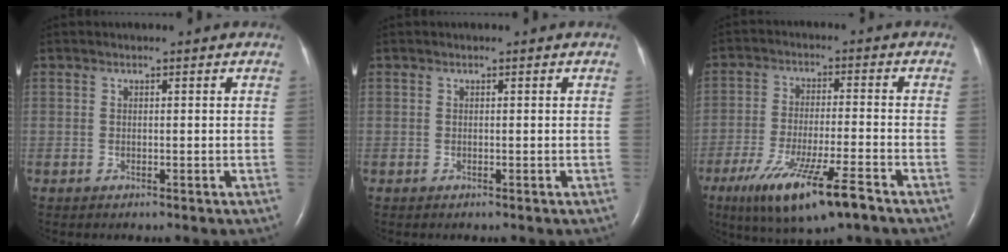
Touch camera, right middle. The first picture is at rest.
{"total": 0.0}
{"total": 12.9, "force": [-7.9, 1.5, 10.1], "torque": [-0.188, -0.033, -0.133]}